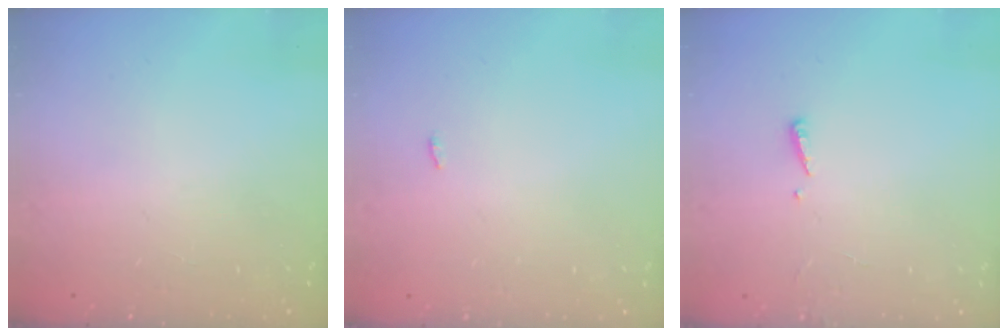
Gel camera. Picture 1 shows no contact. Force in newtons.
{"total": 6.7, "press": 1.4, "slide": 6.6}
{"total": 2.4, "press": 2.4, "slide": 0.2}